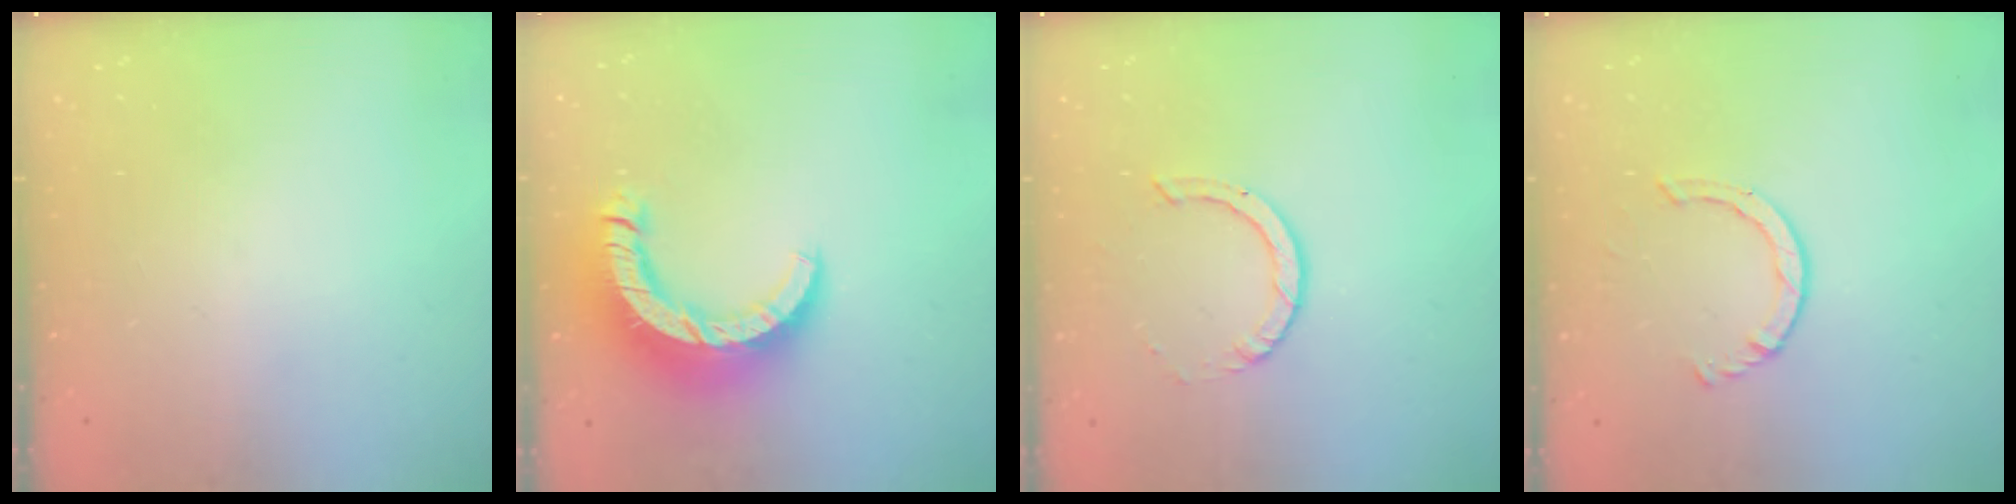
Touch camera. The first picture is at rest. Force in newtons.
{"total": 13.5, "press": 13.4, "slide": 1.5}
{"total": 3.5, "press": 3.5, "slide": 0.4}
{"total": 2.9, "press": 2.9, "slide": 0.4}